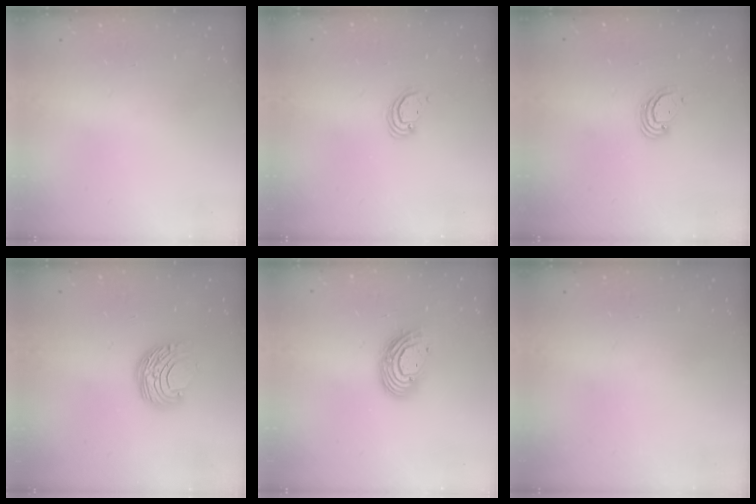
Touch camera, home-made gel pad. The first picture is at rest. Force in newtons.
{"total": 2.7, "press": 2.7, "slide": 0.2}
{"total": 3.5, "press": 3.5, "slide": 0.1}
{"total": 8.7, "press": 8.6, "slide": 0.6}
{"total": 11.3, "press": 11.2, "slide": 0.9}
{"total": 0.0}